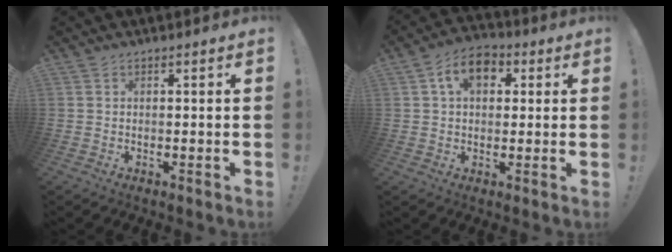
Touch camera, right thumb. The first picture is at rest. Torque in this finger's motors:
{"motor_torque": [0.79, 1.94, 0.83, 0.09, 0.03]}